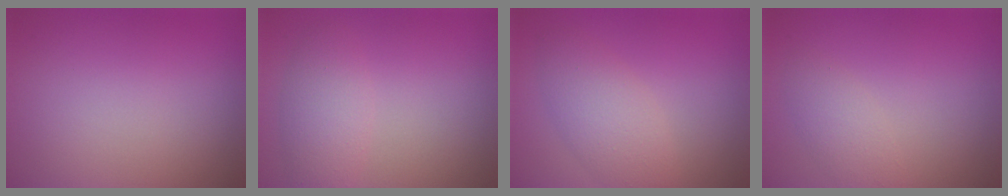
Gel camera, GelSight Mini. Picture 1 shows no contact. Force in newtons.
{"total": 2.7, "press": 2.7, "slide": 0.2}
{"total": 3.6, "press": 3.6, "slide": 0.1}
{"total": 2.0, "press": 2.0, "slide": 0.2}